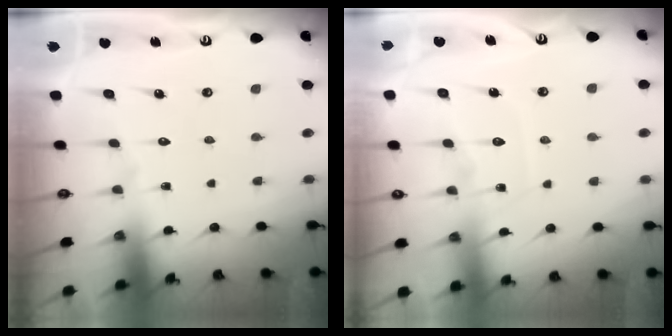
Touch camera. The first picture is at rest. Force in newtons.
{"total": 8.0, "press": 8.0, "slide": 0.9}